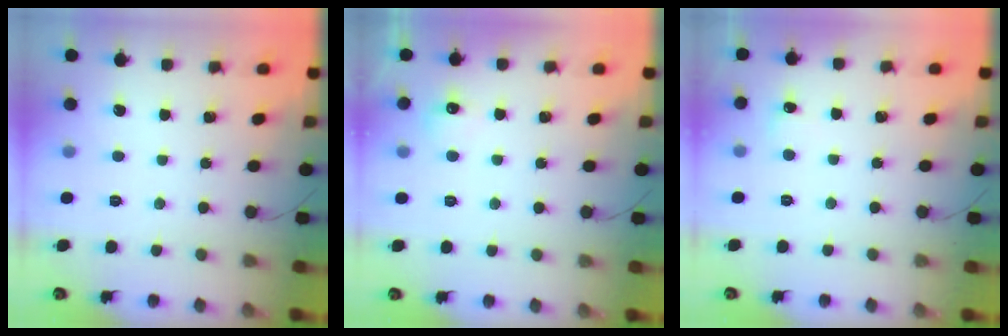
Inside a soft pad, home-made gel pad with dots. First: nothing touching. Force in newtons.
{"total": 4.4, "press": 4.2, "slide": 1.2}
{"total": 4.0, "press": 3.9, "slide": 1.2}